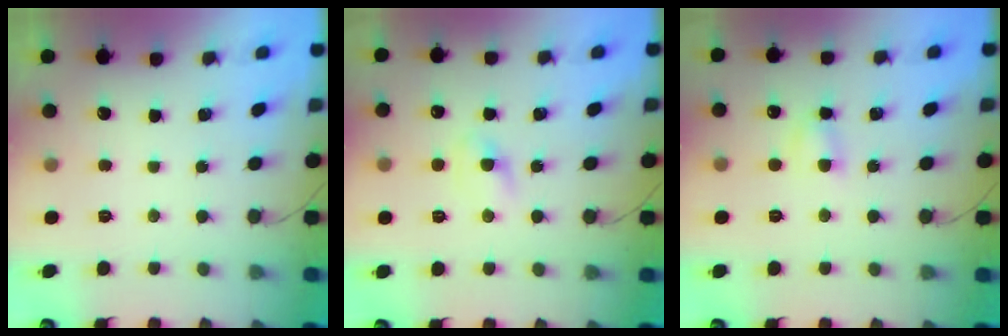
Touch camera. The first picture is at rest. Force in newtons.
{"total": 3.0, "press": 2.7, "slide": 1.2}
{"total": 2.7, "press": 2.5, "slide": 1.0}